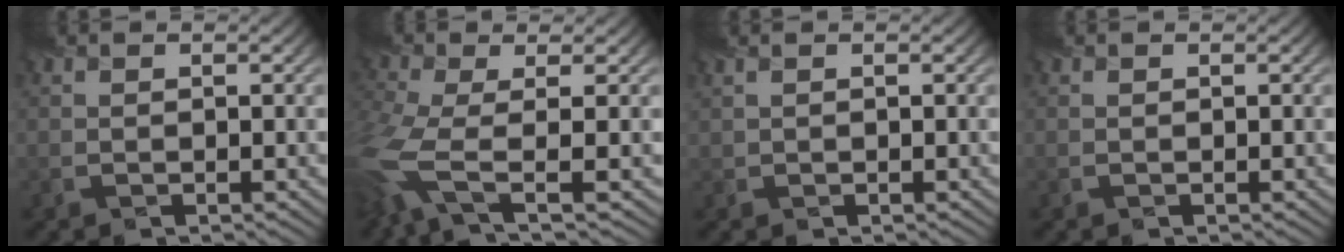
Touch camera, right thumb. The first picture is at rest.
{"total": 8.6, "force": [-2.2, 3.4, 7.6], "torque": [-0.199, -0.014, -0.055]}
{"total": 0.0}
{"total": 0.0}